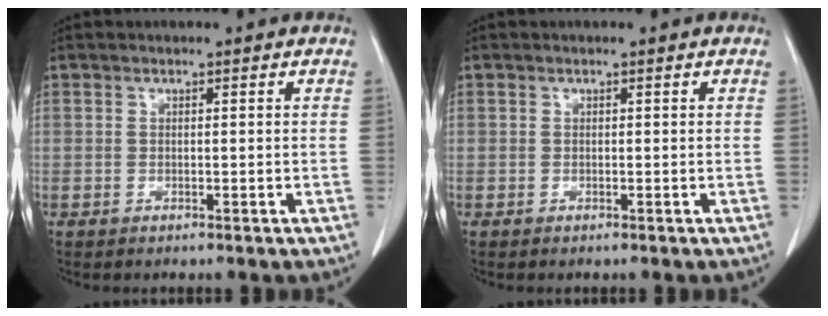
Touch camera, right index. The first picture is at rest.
{"total": 0.0}